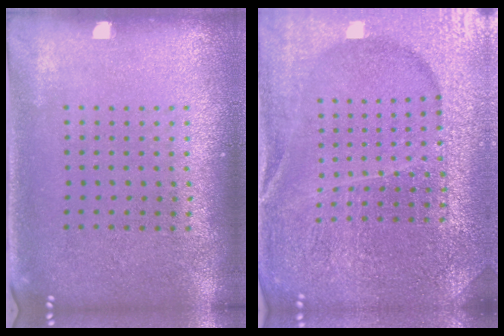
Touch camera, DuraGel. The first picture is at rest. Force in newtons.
{"total": 4.9, "press": 4.5, "slide": 1.8}